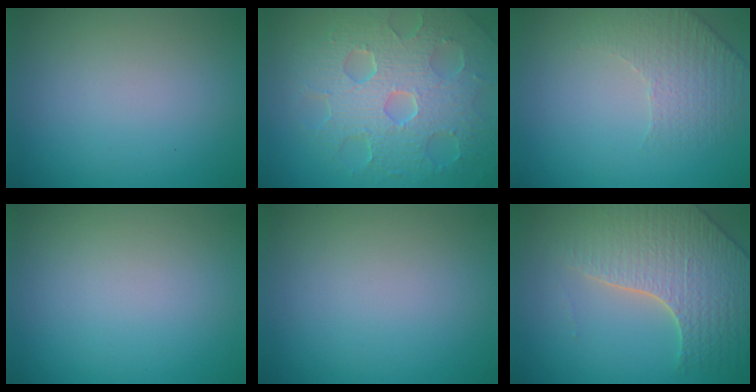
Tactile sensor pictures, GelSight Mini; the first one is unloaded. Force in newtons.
{"total": 8.5, "press": 6.0, "slide": 6.0}
{"total": 1.9, "press": 1.6, "slide": 1.0}
{"total": 0.0}
{"total": 0.0}
{"total": 5.5, "press": 4.8, "slide": 2.6}